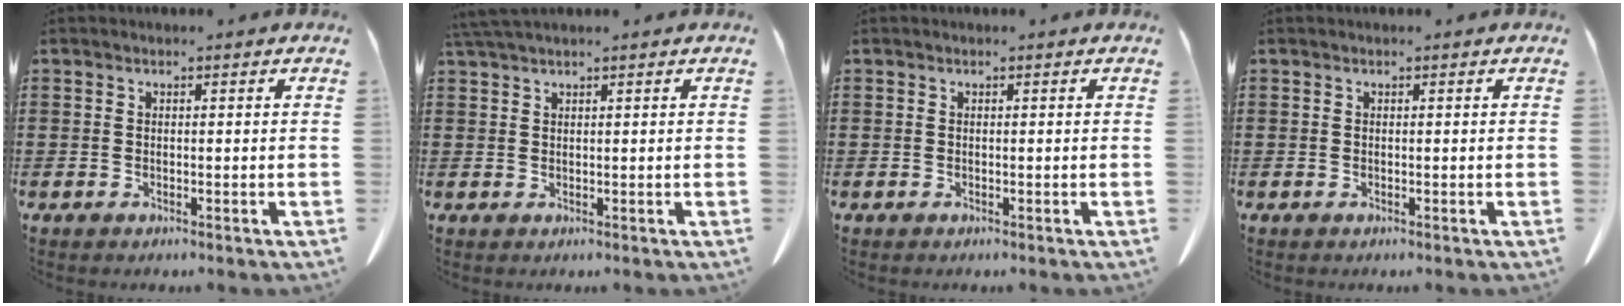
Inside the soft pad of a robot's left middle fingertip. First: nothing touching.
{"total": 1.7, "force": [1.5, -0.2, 0.8], "torque": [-0.020, -0.004, 0.031]}
{"total": 0.0}
{"total": 0.0}